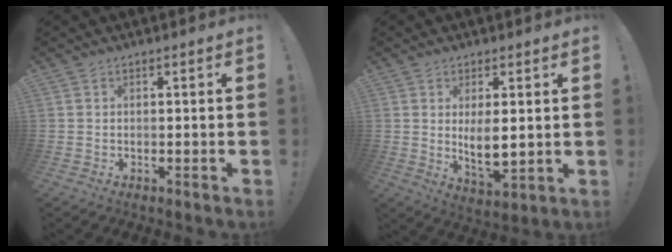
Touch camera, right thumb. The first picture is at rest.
{"total": 7.9, "force": [1.8, 3.3, 6.9], "torque": [-0.108, -0.026, 0.030]}